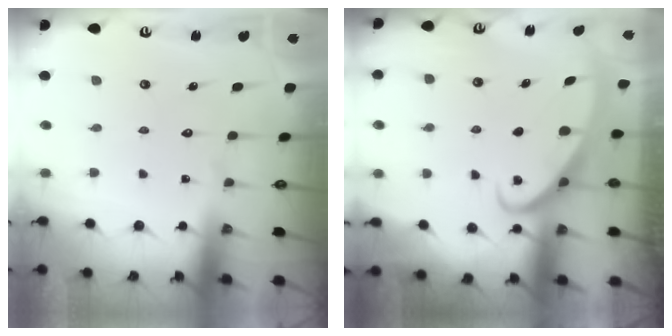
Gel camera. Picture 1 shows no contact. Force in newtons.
{"total": 2.6, "press": 2.6, "slide": 0.5}